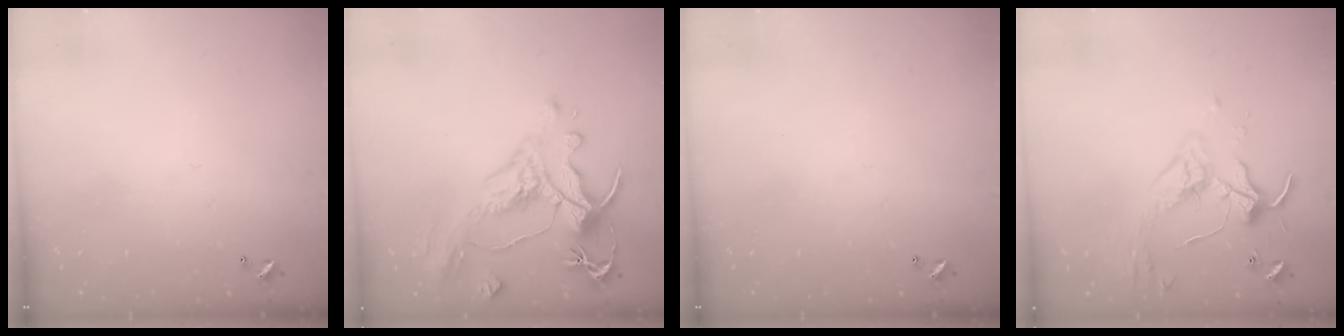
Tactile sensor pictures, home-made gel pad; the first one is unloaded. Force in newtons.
{"total": 1.7, "press": 0.9, "slide": 1.5}
{"total": 0.0}
{"total": 3.6, "press": 3.5, "slide": 0.7}